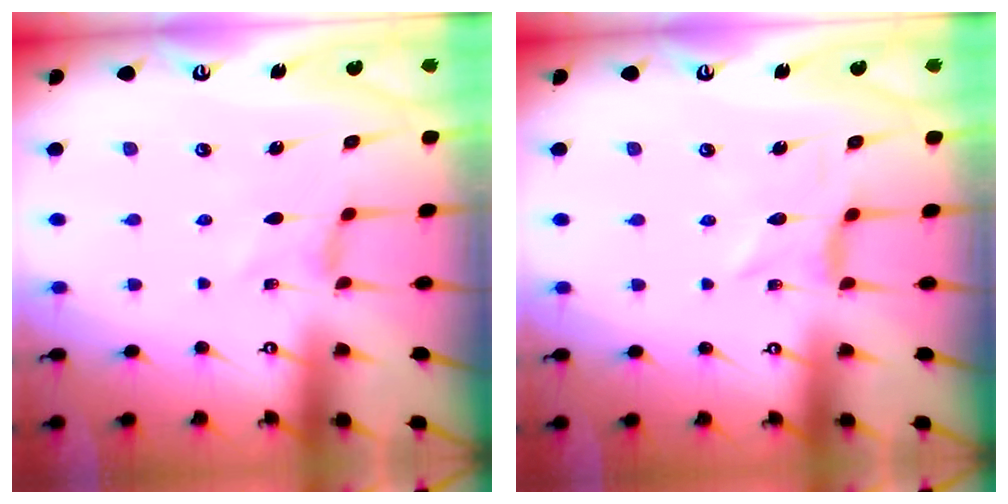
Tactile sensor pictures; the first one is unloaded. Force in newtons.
{"total": 1.5, "press": 1.5, "slide": 0.2}